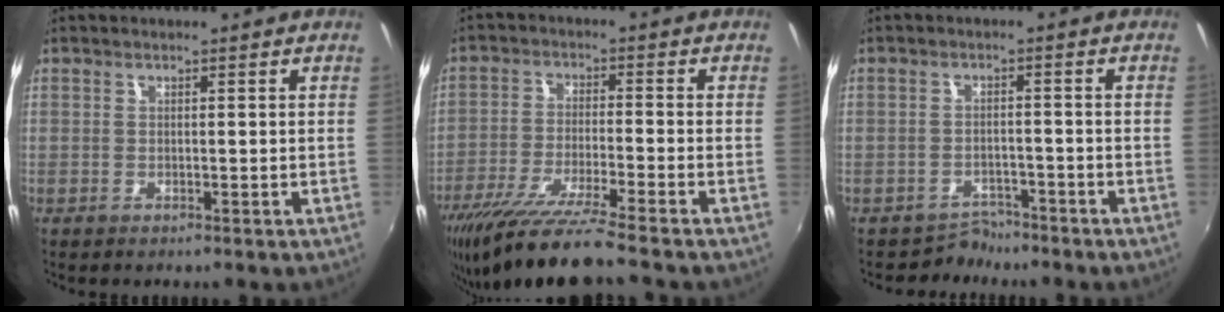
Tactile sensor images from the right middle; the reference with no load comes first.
{"total": 13.2, "force": [-11.0, -0.8, 7.4], "torque": [-0.159, -0.035, -0.195]}
{"total": 3.4, "force": [-2.9, 1.6, -0.7], "torque": [0.008, 0.008, -0.048]}